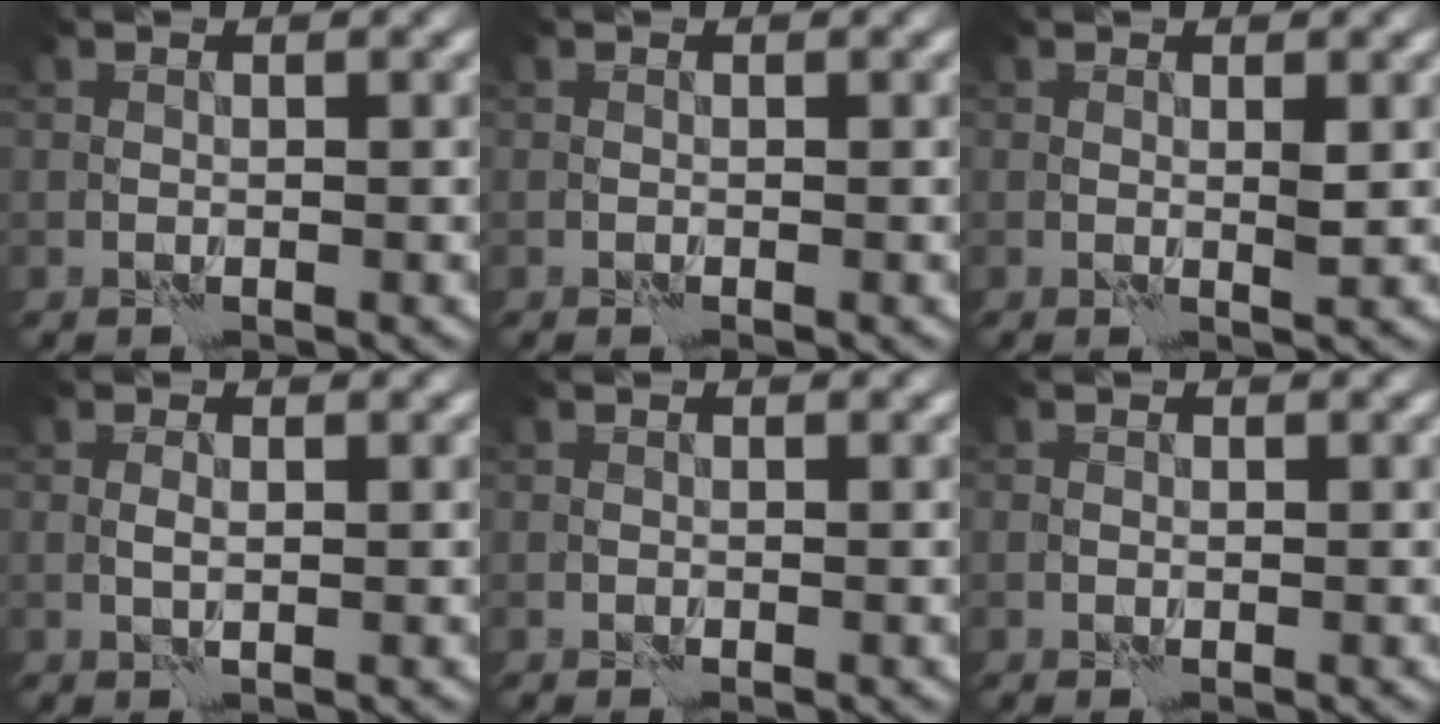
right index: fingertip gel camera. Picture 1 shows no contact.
{"total": 0.0}
{"total": 1.1, "force": [0.5, 0.1, 0.9], "torque": [-0.013, -0.005, 0.009]}
{"total": 0.7, "force": [0.4, 0.0, 0.6], "torque": [-0.015, -0.003, 0.007]}
{"total": 0.0}
{"total": 0.0}